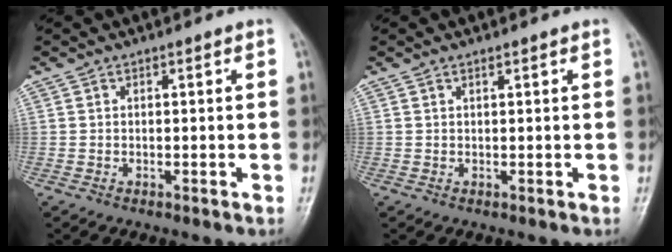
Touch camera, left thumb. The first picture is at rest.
{"total": 0.5, "force": [0.4, 0.1, 0.3], "torque": [-0.006, -0.002, 0.006]}